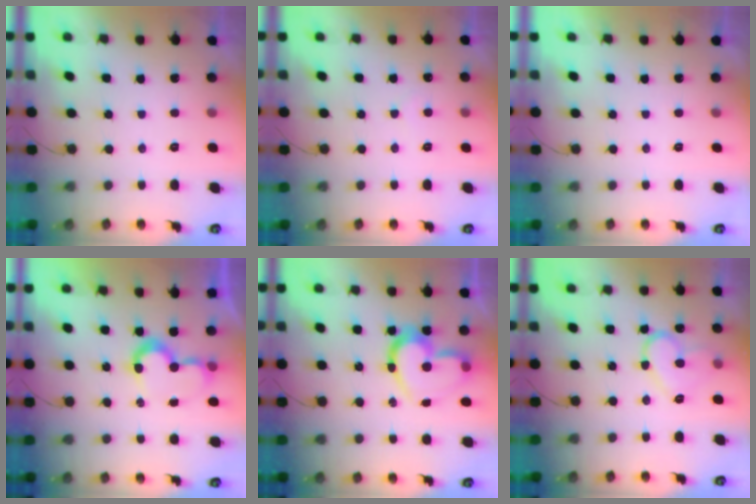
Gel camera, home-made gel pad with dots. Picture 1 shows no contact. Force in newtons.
{"total": 3.5, "press": 3.5, "slide": 0.2}
{"total": 1.9, "press": 1.9, "slide": 0.0}
{"total": 7.9, "press": 7.9, "slide": 0.1}
{"total": 18.1, "press": 18.1, "slide": 1.3}
{"total": 13.2, "press": 13.1, "slide": 1.2}